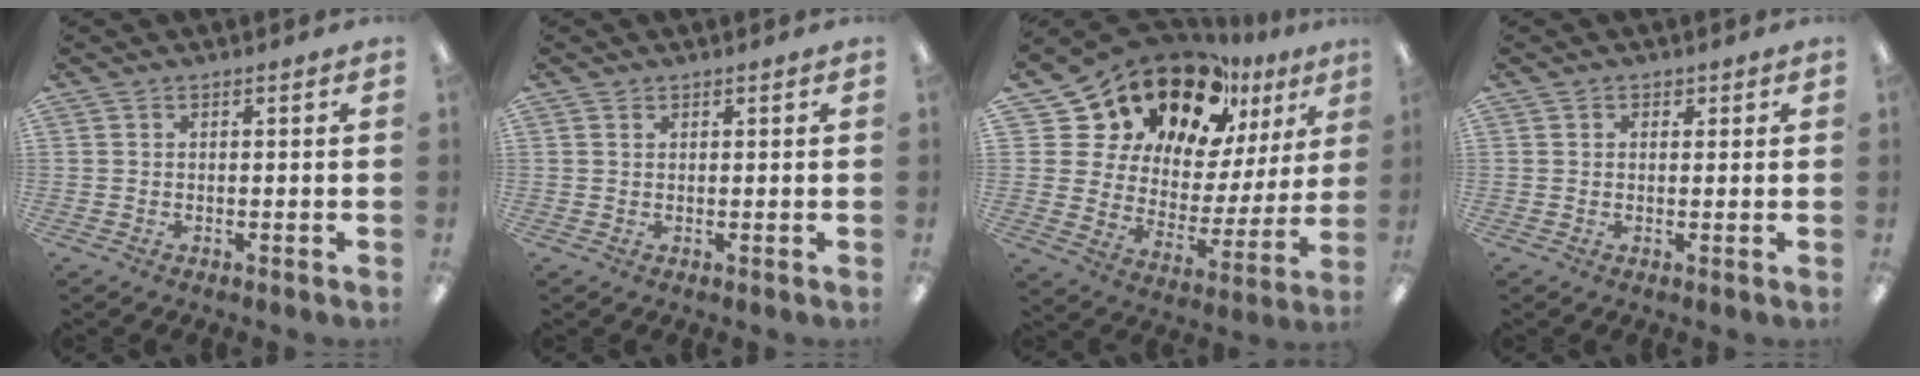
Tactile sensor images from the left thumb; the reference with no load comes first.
{"total": 0.7, "force": [0.5, 0.4, 0.1], "torque": [-0.003, 0.001, 0.010]}
{"total": 23.2, "force": [18.0, 11.0, 9.6], "torque": [-0.181, -0.127, 0.326]}
{"total": 1.3, "force": [0.6, 1.1, 0.1], "torque": [0.006, 0.001, 0.007]}